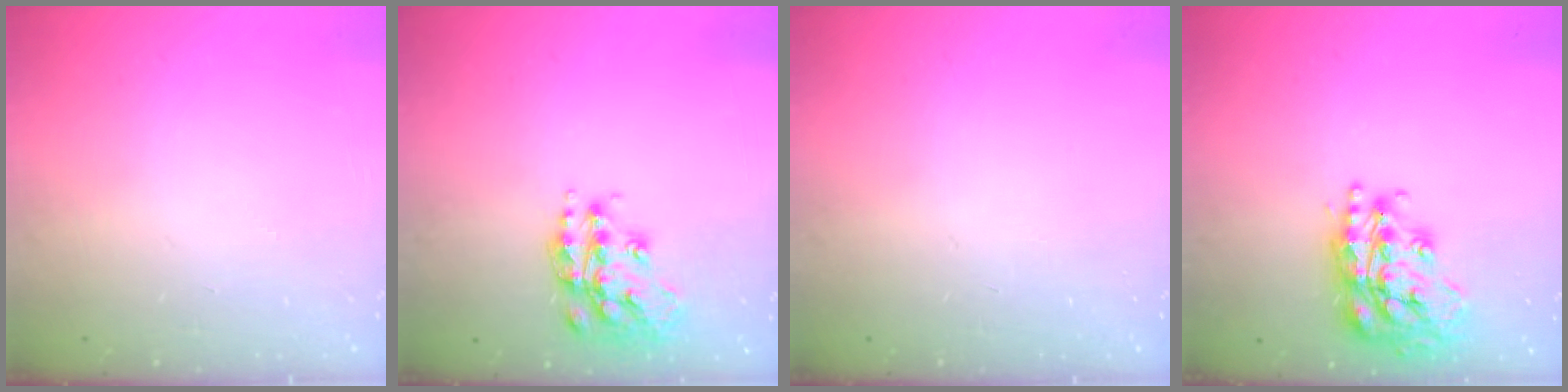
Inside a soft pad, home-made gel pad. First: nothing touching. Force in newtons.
{"total": 14.7, "press": 14.7, "slide": 0.9}
{"total": 0.0}
{"total": 19.5, "press": 19.5, "slide": 1.8}